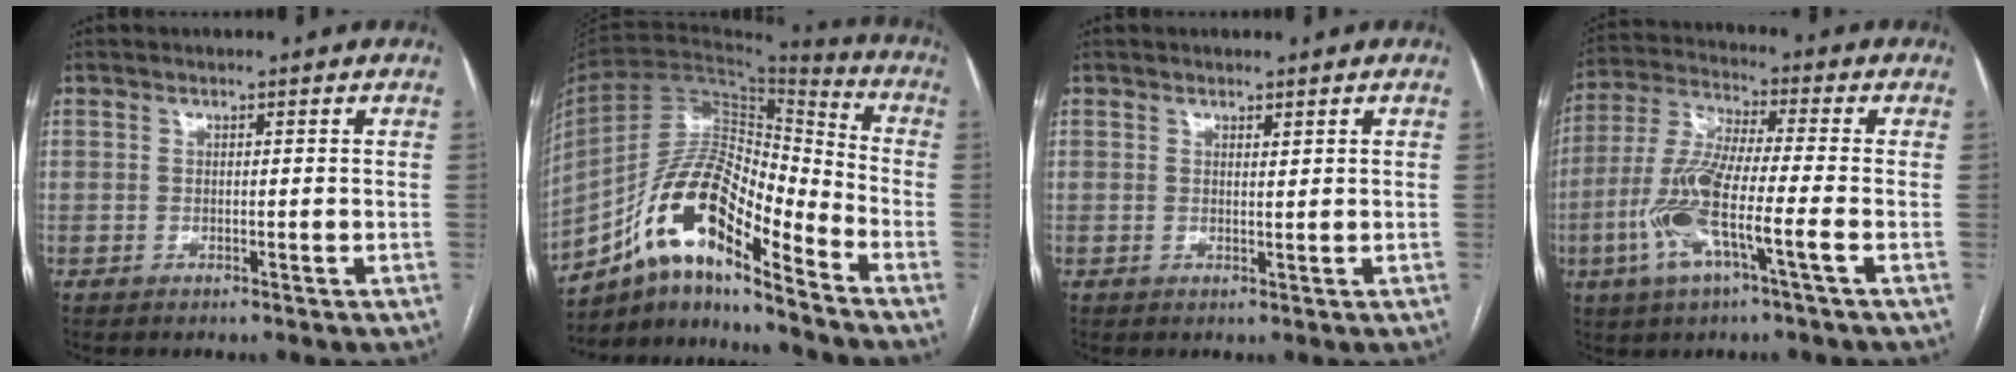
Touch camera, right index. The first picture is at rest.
{"total": 15.5, "force": [-9.8, 3.9, 11.3], "torque": [-0.214, 0.036, -0.170]}
{"total": 0.7, "force": [0.5, 0.1, 0.4], "torque": [-0.007, -0.005, 0.009]}
{"total": 12.0, "force": [-3.8, 1.2, 11.3], "torque": [-0.246, 0.001, -0.078]}